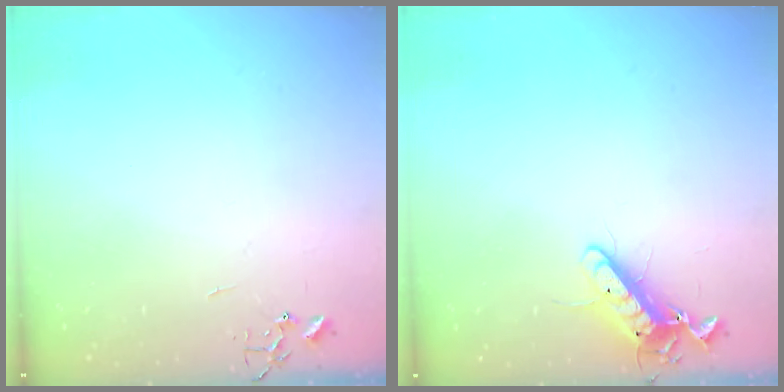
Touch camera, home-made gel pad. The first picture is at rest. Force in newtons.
{"total": 12.1, "press": 12.0, "slide": 1.4}